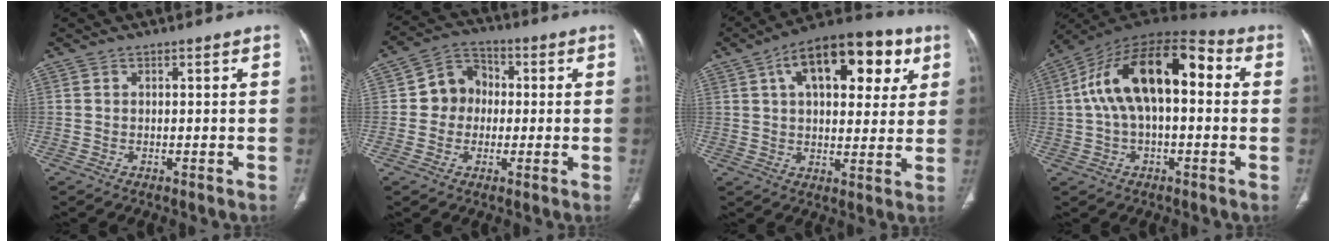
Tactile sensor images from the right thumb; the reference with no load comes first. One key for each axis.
{"total": 7.7, "fx": 0.0, "fy": 7.0, "fz": 3.3, "tx": -0.020, "ty": 0.020, "tz": -0.015}
{"total": 20.2, "fx": 7.8, "fy": 10.4, "fz": 15.5, "tx": -0.192, "ty": 0.008, "tz": 0.114}
{"total": 19.1, "fx": 2.6, "fy": 9.6, "fz": 16.3, "tx": -0.271, "ty": 0.051, "tz": 0.032}